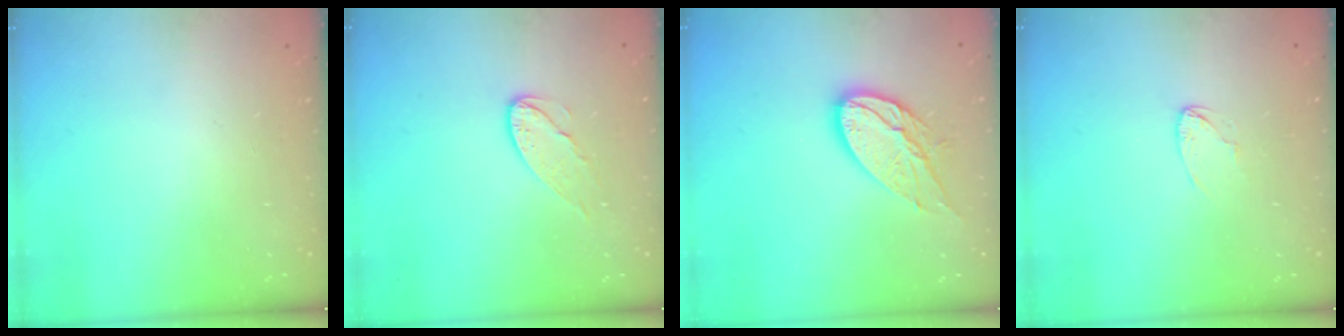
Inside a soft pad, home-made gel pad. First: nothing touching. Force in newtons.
{"total": 6.8, "press": 6.8, "slide": 0.2}
{"total": 13.1, "press": 13.1, "slide": 0.9}
{"total": 2.6, "press": 2.6, "slide": 0.2}